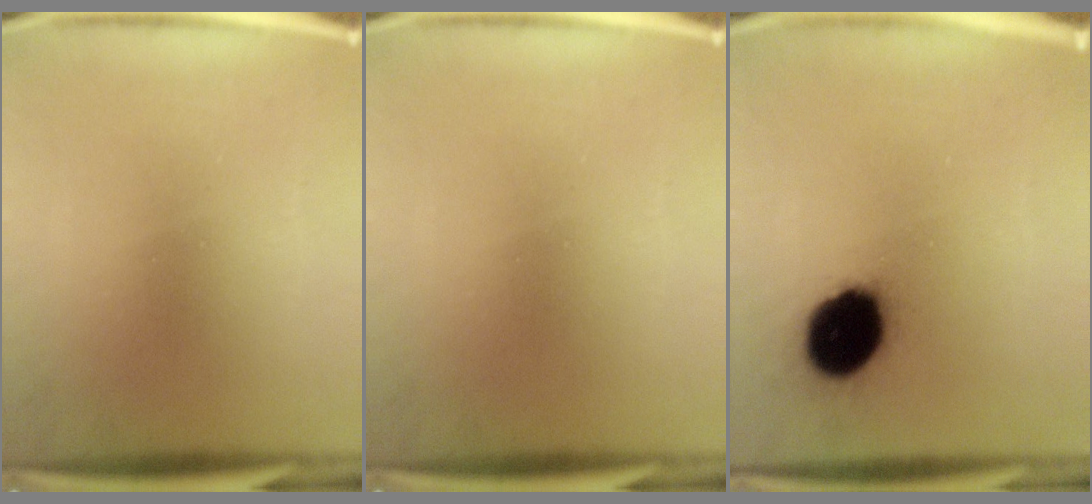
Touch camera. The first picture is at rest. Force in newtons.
{"total": 0.0}
{"total": 16.4}